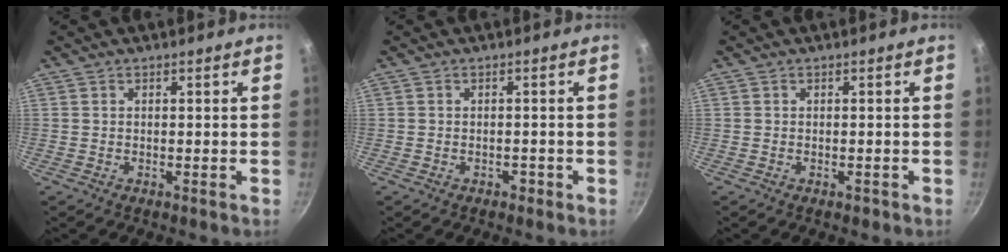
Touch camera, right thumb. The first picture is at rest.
{"total": 1.0, "force": [-0.7, 0.7, 0.4], "torque": [0.002, 0.011, -0.003]}
{"total": 1.0, "force": [-0.7, 0.6, 0.5], "torque": [-0.004, 0.007, -0.003]}